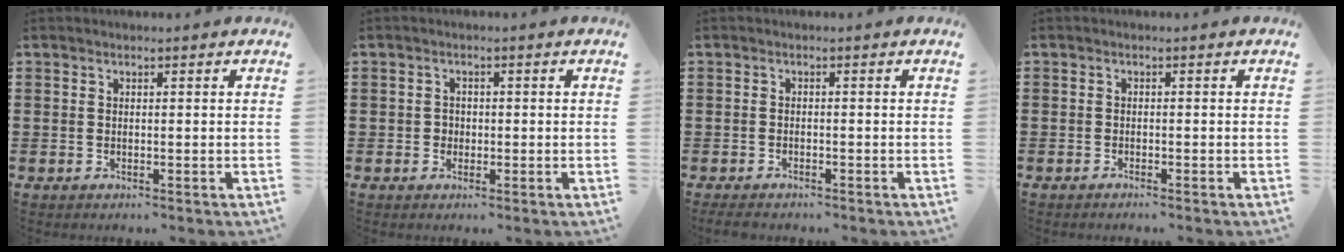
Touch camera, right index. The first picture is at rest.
{"total": 1.3, "force": [-0.3, 1.3, 0.3], "torque": [-0.011, 0.003, -0.008]}
{"total": 1.2, "force": [-1.1, 0.2, 0.3], "torque": [-0.007, -0.003, -0.022]}
{"total": 0.7, "force": [-0.7, 0.0, 0.2], "torque": [-0.006, -0.002, -0.014]}